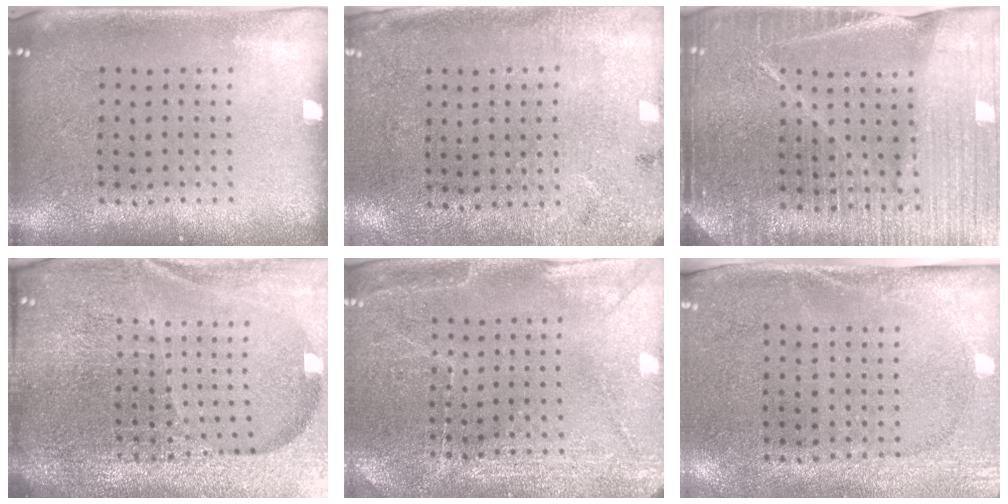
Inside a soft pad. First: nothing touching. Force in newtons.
{"total": 2.7, "press": 2.2, "slide": 1.7}
{"total": 5.3, "press": 4.7, "slide": 2.4}
{"total": 6.8, "press": 5.8, "slide": 3.4}
{"total": 2.9, "press": 2.9, "slide": 0.3}
{"total": 2.7, "press": 2.1, "slide": 1.6}